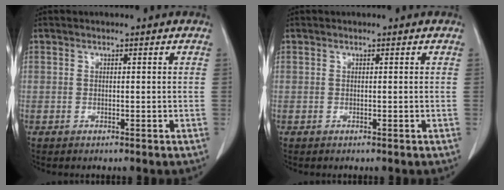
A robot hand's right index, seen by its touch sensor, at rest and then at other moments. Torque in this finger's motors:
{"motor_torque": [0.00, 0.00, 0.02, 0.00]}